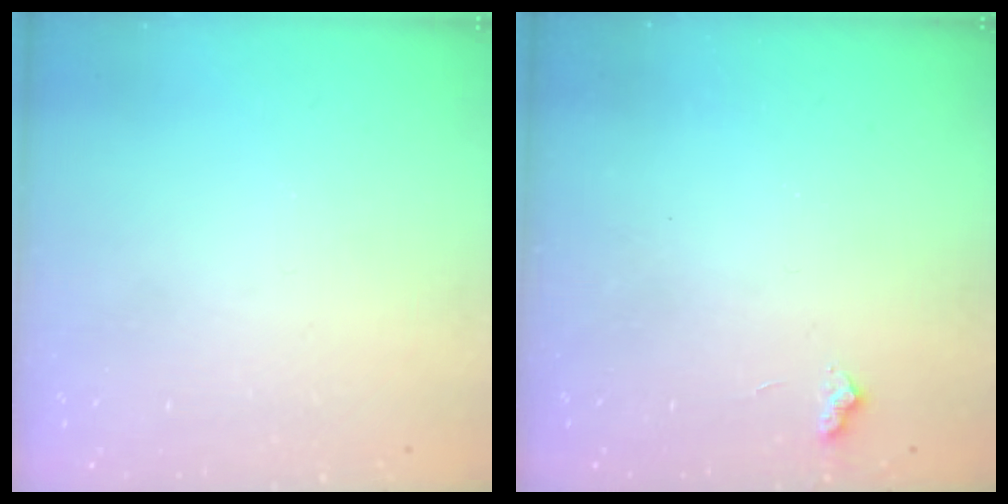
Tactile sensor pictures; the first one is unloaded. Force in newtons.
{"total": 3.2, "press": 3.2, "slide": 0.6}